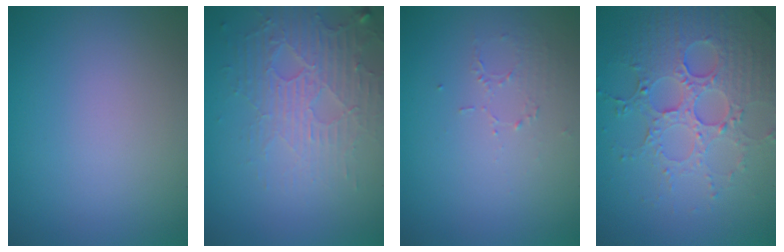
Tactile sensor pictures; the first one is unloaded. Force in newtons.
{"total": 3.8, "press": 3.6, "slide": 1.2}
{"total": 1.0, "press": 0.5, "slide": 0.9}
{"total": 6.0, "press": 5.0, "slide": 3.4}